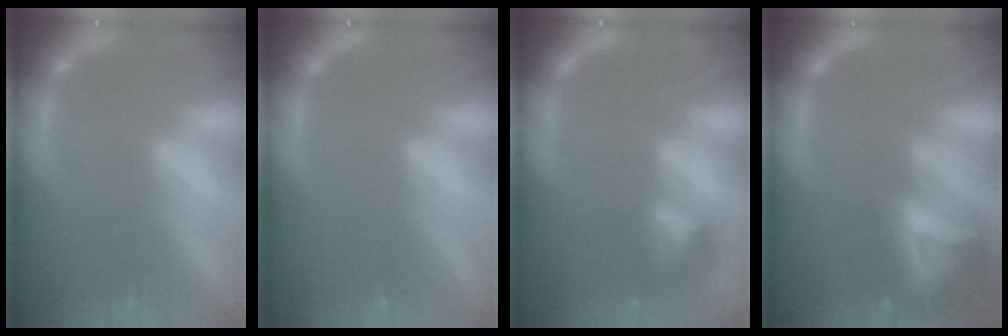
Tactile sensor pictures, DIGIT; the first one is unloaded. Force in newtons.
{"total": 0.0}
{"total": 2.4}
{"total": 8.9}